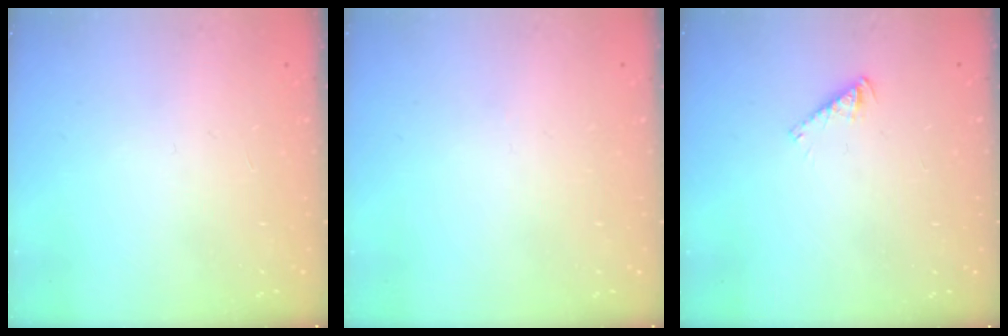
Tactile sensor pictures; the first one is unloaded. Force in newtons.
{"total": 0.0}
{"total": 2.5, "press": 2.5, "slide": 0.0}